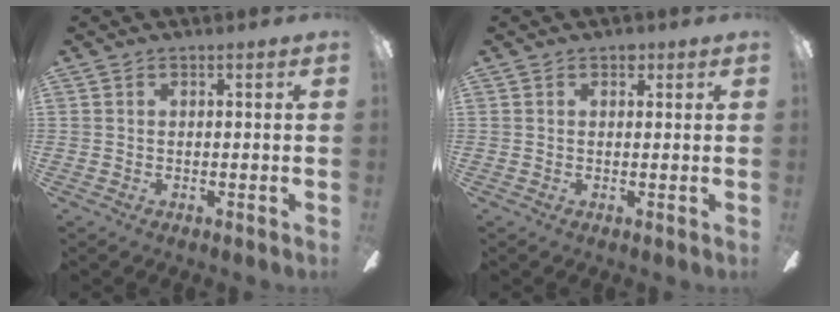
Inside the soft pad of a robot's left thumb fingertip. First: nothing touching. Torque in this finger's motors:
{"motor_torque": [0.00, 0.05, 0.50, -0.11, 0.00]}